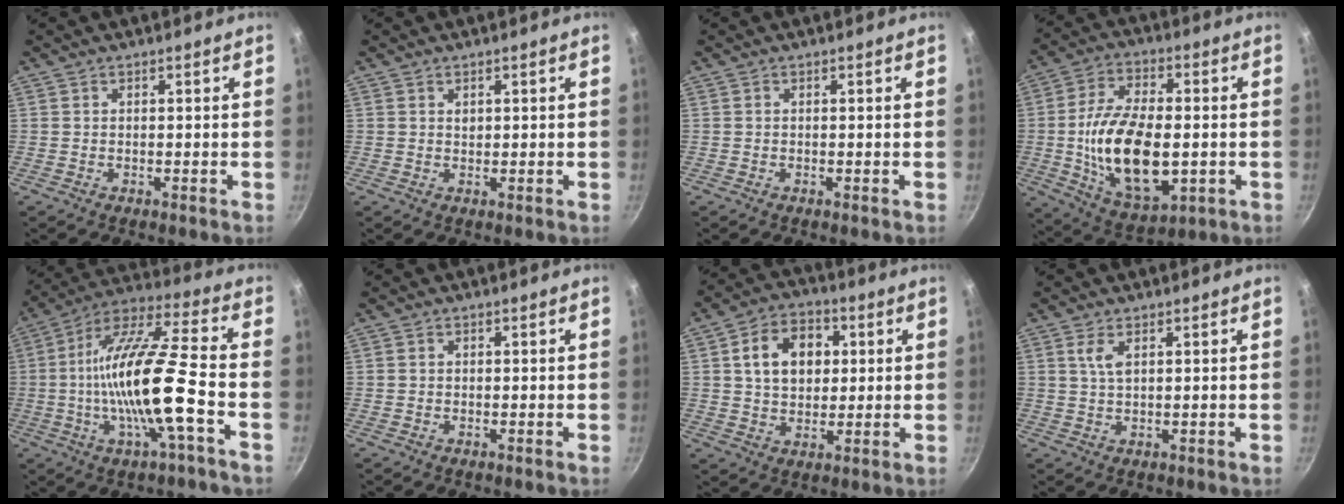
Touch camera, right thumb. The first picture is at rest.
{"total": 0.9, "force": [0.4, 0.6, 0.5], "torque": [-0.003, 0.000, 0.007]}
{"total": 0.0}
{"total": 19.1, "force": [-1.8, 10.1, 16.1], "torque": [-0.281, 0.005, -0.023]}
{"total": 18.5, "force": [-3.8, 3.3, 17.8], "torque": [-0.325, 0.029, -0.080]}
{"total": 0.6, "force": [0.0, 0.6, 0.2], "torque": [-0.003, 0.003, -0.001]}
{"total": 11.6, "force": [2.5, 8.5, 7.4], "torque": [-0.094, 0.009, 0.034]}
{"total": 2.4, "force": [1.0, 1.0, 1.9], "torque": [-0.037, -0.003, 0.021]}